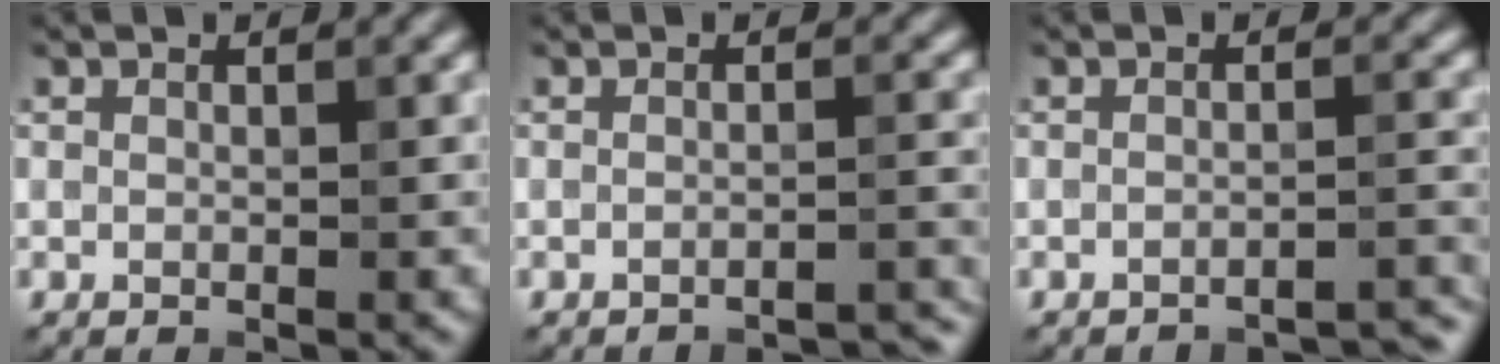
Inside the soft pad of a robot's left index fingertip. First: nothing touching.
{"total": 3.4, "force": [-3.1, 0.4, 1.3], "torque": [-0.006, 0.011, -0.042]}
{"total": 4.0, "force": [-3.7, 0.5, 1.4], "torque": [-0.007, 0.017, -0.050]}